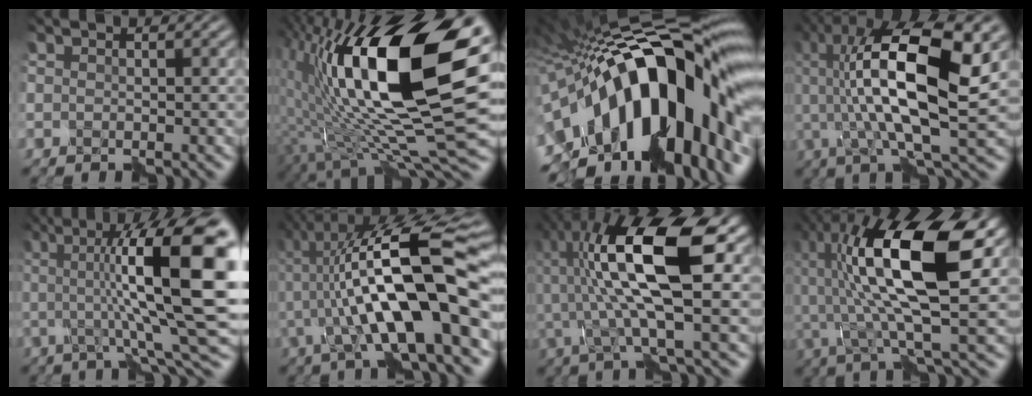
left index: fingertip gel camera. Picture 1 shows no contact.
{"total": 17.8, "force": [4.4, 6.2, 16.1], "torque": [-0.279, 0.007, 0.068]}
{"total": 20.1, "force": [-2.7, 10.7, 16.8], "torque": [-0.273, 0.011, -0.052]}
{"total": 13.5, "force": [2.8, 3.4, 12.7], "torque": [-0.220, 0.015, 0.047]}
{"total": 13.9, "force": [2.4, 2.9, 13.4], "torque": [-0.177, 0.012, 0.038]}
{"total": 14.7, "force": [0.4, 3.5, 14.3], "torque": [-0.229, 0.037, 0.003]}
{"total": 11.0, "force": [1.5, 2.9, 10.5], "torque": [-0.203, 0.018, 0.022]}
{"total": 13.3, "force": [2.7, 4.1, 12.4], "torque": [-0.234, 0.009, 0.045]}